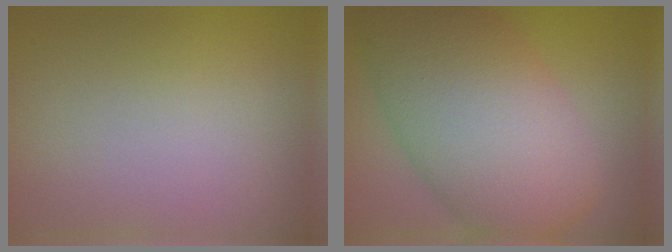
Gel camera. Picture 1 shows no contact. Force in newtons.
{"total": 12.1, "press": 12.1, "slide": 0.4}